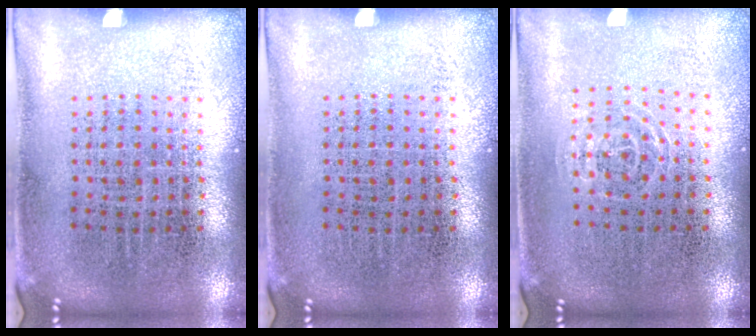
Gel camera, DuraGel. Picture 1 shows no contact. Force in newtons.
{"total": 0.0}
{"total": 0.9, "press": 0.6, "slide": 0.7}